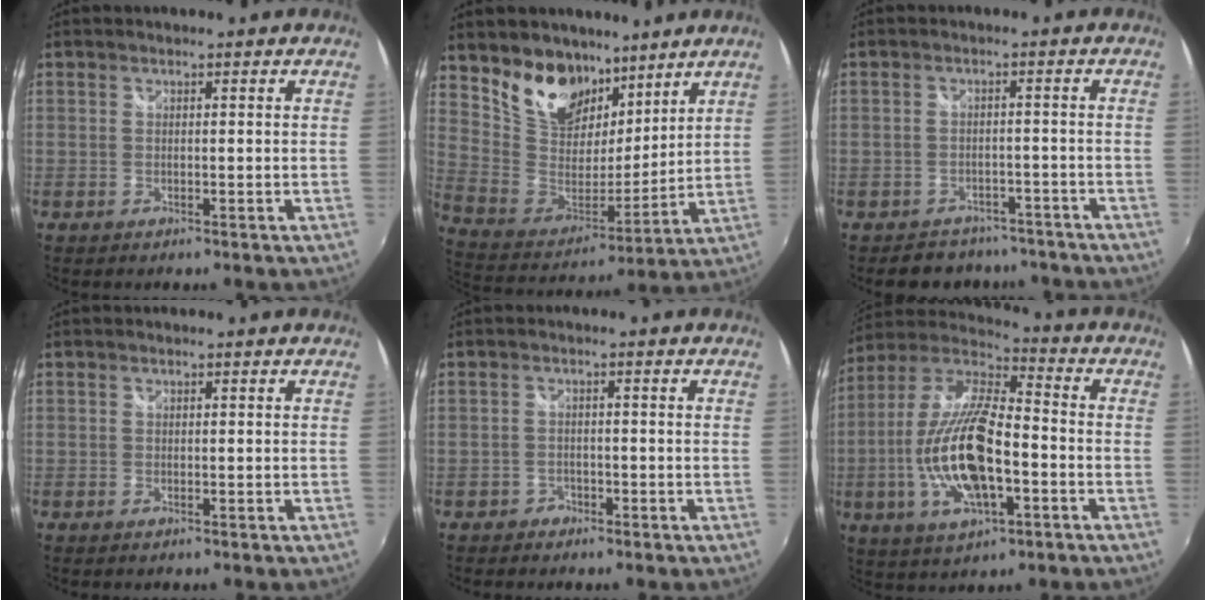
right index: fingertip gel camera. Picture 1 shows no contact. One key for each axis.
{"total": 16.7, "fx": 11.1, "fy": 10.4, "fz": 6.8, "tx": -0.159, "ty": 0.010, "tz": 0.216}
{"total": 8.8, "fx": -7.2, "fy": 4.8, "fz": 1.4, "tx": -0.035, "ty": 0.024, "tz": -0.089}
{"total": 0.0}
{"total": 1.9, "fx": -1.5, "fy": 1.0, "fz": 0.0, "tx": -0.003, "ty": 0.006, "tz": -0.028}
{"total": 18.7, "fx": -4.5, "fy": 7.1, "fz": 16.7, "tx": -0.338, "ty": -0.008, "tz": -0.084}